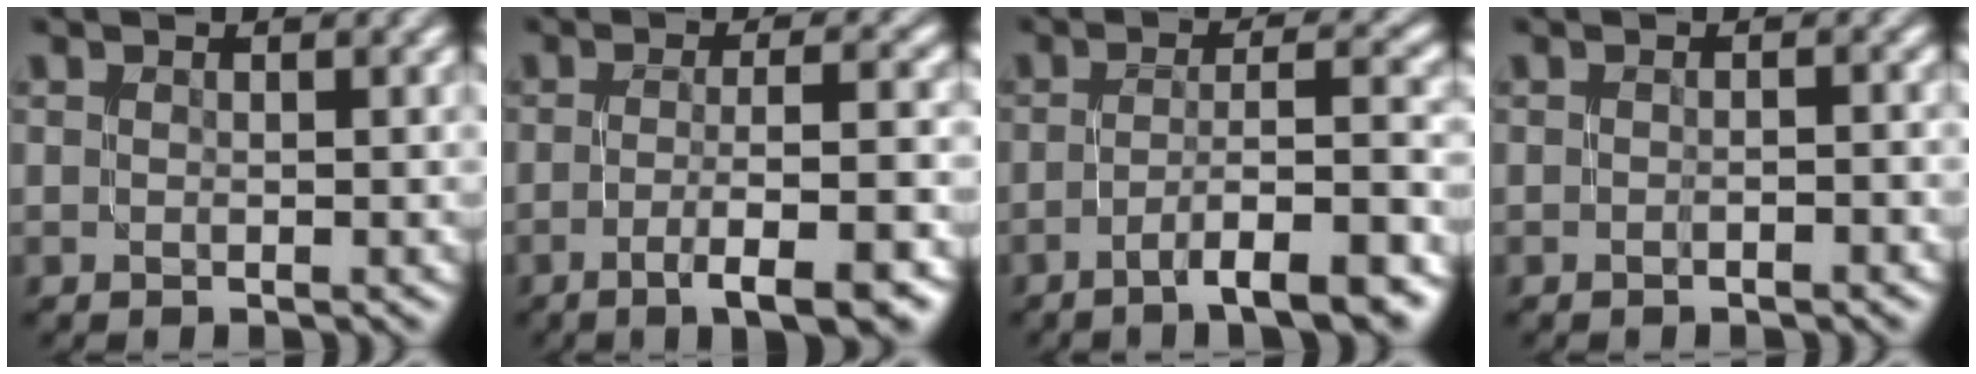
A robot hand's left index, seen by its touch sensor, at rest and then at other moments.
{"total": 7.0, "force": [-3.2, 1.3, 6.1], "torque": [-0.084, 0.007, -0.050]}
{"total": 8.3, "force": [-4.4, 1.5, 6.8], "torque": [-0.094, 0.011, -0.068]}
{"total": 1.1, "force": [-0.6, 0.0, 0.9], "torque": [-0.015, 0.002, -0.012]}